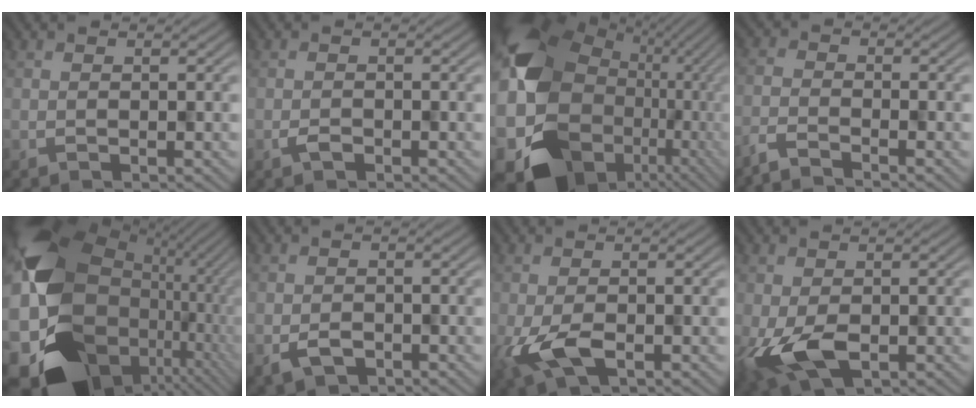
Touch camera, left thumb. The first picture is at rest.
{"total": 1.1, "force": [-0.7, 0.7, 0.4], "torque": [-0.008, -0.002, -0.014]}
{"total": 19.0, "force": [0.7, 14.6, 12.2], "torque": [-0.260, -0.032, 0.056]}
{"total": 2.8, "force": [-2.8, 0.3, 0.3], "torque": [-0.008, -0.005, -0.060]}
{"total": 20.8, "force": [0.5, 15.3, 14.0], "torque": [-0.284, -0.036, 0.046]}
{"total": 2.7, "force": [-1.3, 1.9, 1.5], "torque": [-0.032, -0.007, -0.022]}
{"total": 6.1, "force": [-2.4, 2.8, 4.9], "torque": [-0.103, -0.010, -0.041]}
{"total": 9.1, "force": [-3.3, 4.4, 7.2], "torque": [-0.151, -0.017, -0.050]}